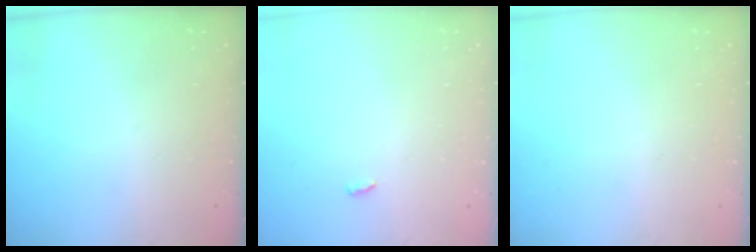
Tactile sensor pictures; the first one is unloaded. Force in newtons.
{"total": 2.9, "press": 2.6, "slide": 1.3}
{"total": 0.0}